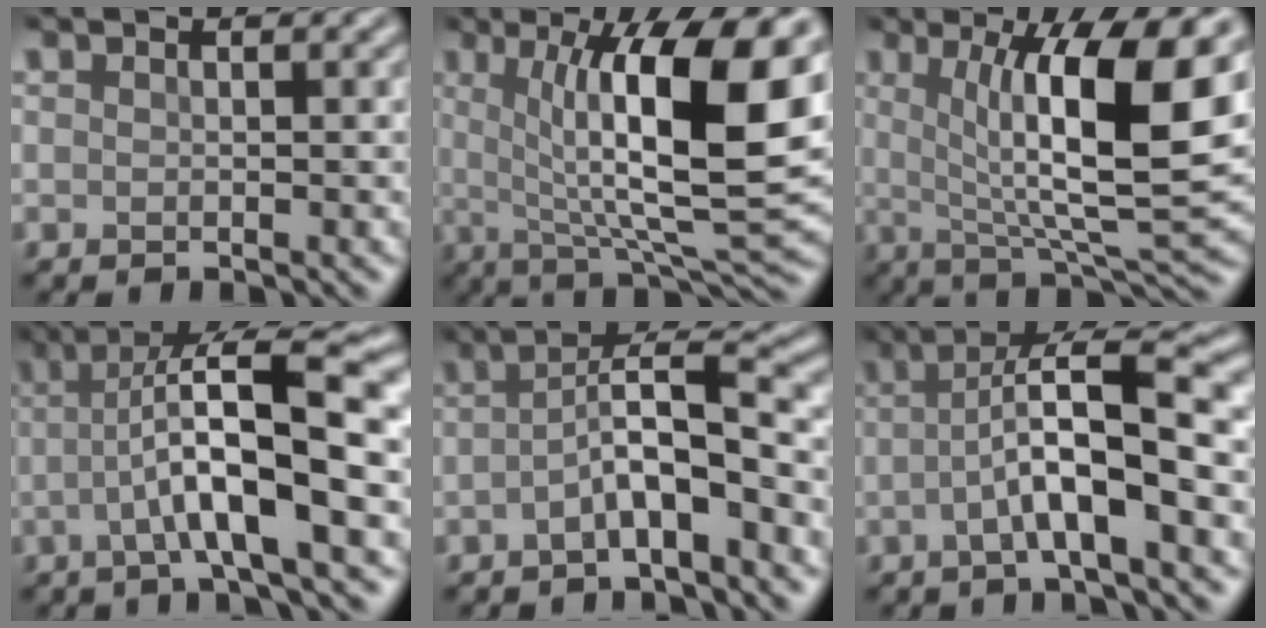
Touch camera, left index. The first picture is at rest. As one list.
[{"total": 13.6, "force": [2.5, 3.6, 12.9], "torque": [-0.185, -0.006, 0.041]}, {"total": 12.2, "force": [2.5, 3.0, 11.6], "torque": [-0.171, -0.008, 0.044]}, {"total": 9.0, "force": [-0.6, 1.9, 8.8], "torque": [-0.140, 0.014, -0.017]}, {"total": 4.7, "force": [-1.8, 1.0, 4.3], "torque": [-0.077, 0.019, -0.038]}, {"total": 6.8, "force": [-1.1, 1.3, 6.6], "torque": [-0.115, 0.016, -0.024]}]